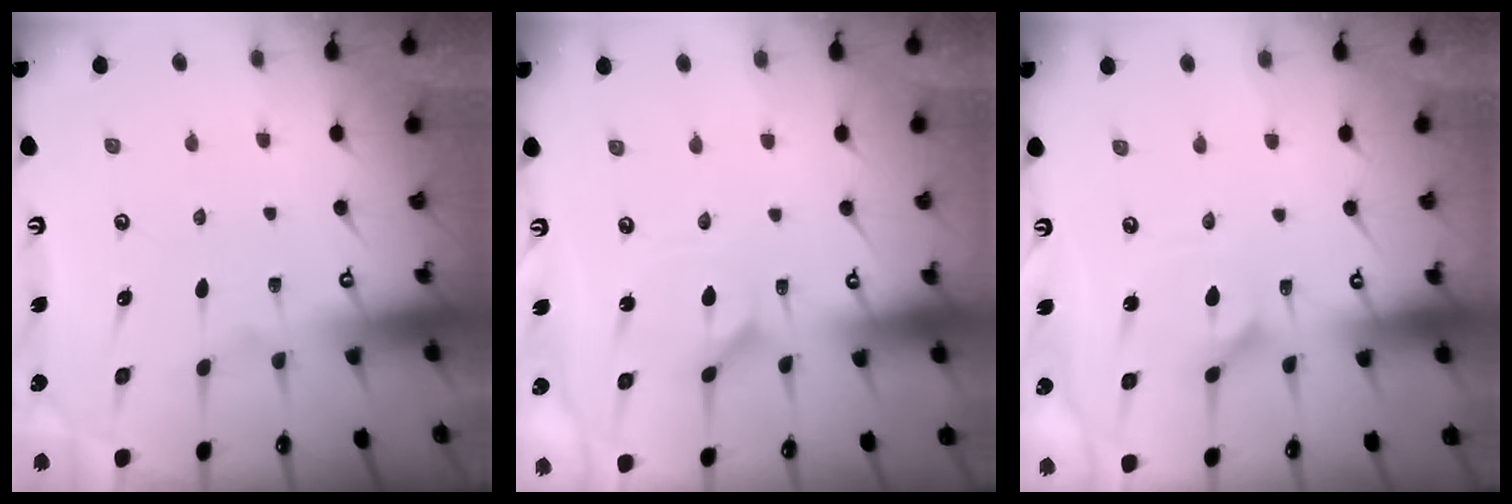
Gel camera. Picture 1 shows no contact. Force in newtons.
{"total": 1.8, "press": 1.8, "slide": 0.3}
{"total": 3.9, "press": 3.9, "slide": 0.4}